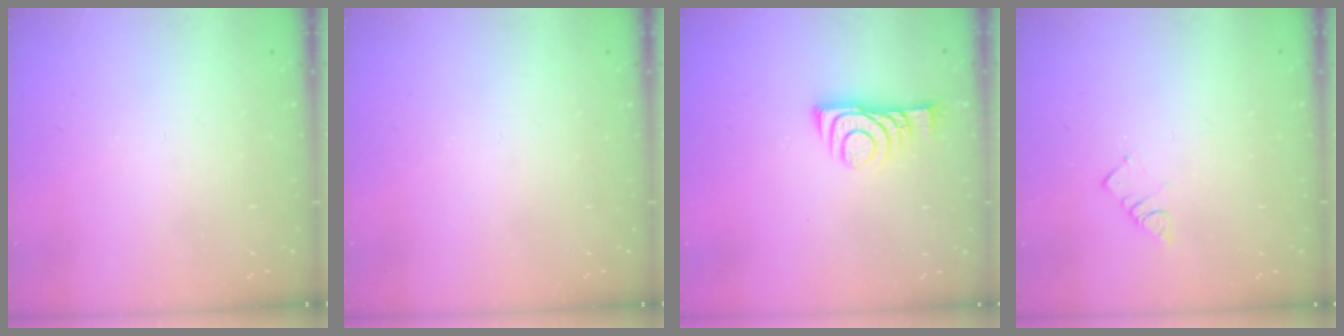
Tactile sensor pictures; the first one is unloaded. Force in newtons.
{"total": 0.0}
{"total": 7.7, "press": 7.6, "slide": 0.9}
{"total": 3.5, "press": 3.5, "slide": 0.4}